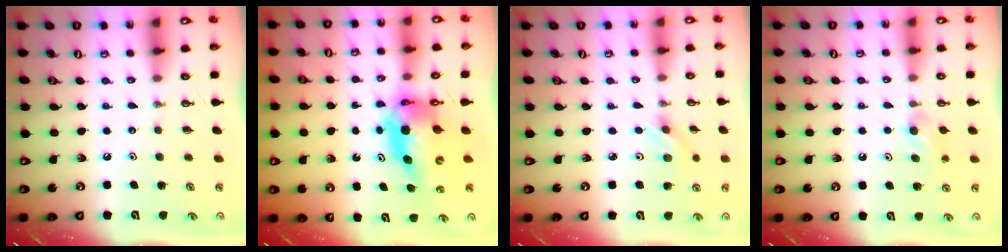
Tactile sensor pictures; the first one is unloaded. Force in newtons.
{"total": 8.8, "press": 8.8, "slide": 0.8}
{"total": 2.8, "press": 2.4, "slide": 1.4}
{"total": 4.7, "press": 4.6, "slide": 1.0}